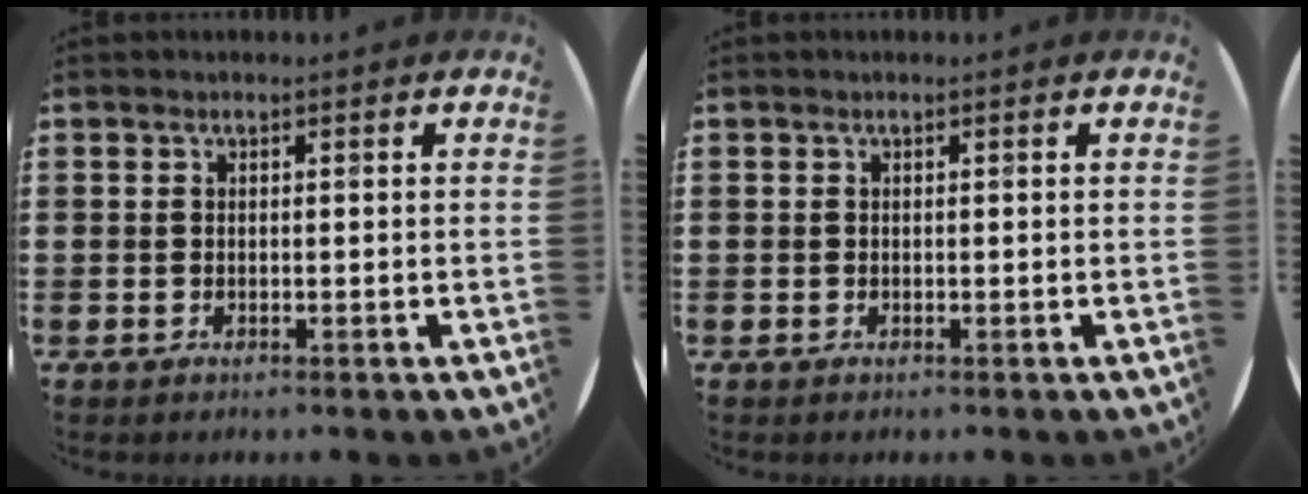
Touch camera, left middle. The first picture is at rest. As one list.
[{"total": 0.0}]